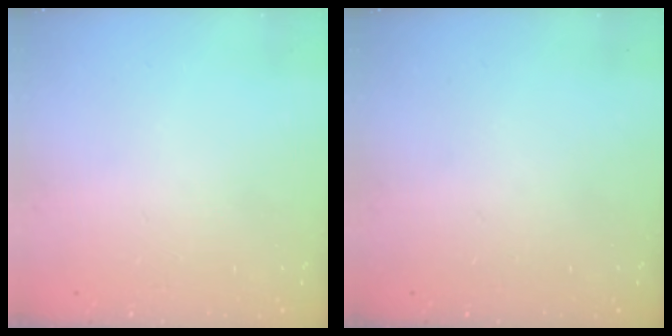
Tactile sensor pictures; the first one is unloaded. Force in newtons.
{"total": 0.0}